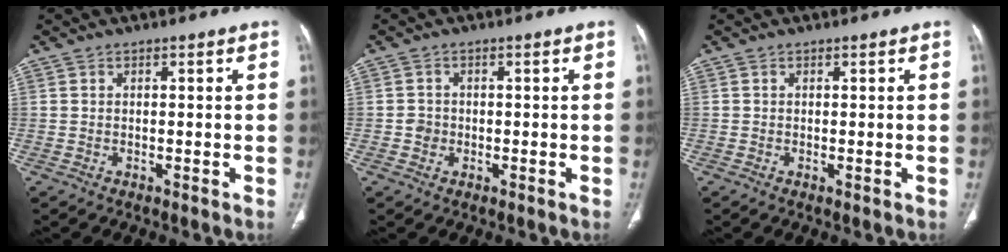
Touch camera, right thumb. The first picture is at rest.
{"total": 1.8, "force": [-0.4, 1.7, 0.5], "torque": [-0.001, 0.006, -0.008]}
{"total": 0.0}